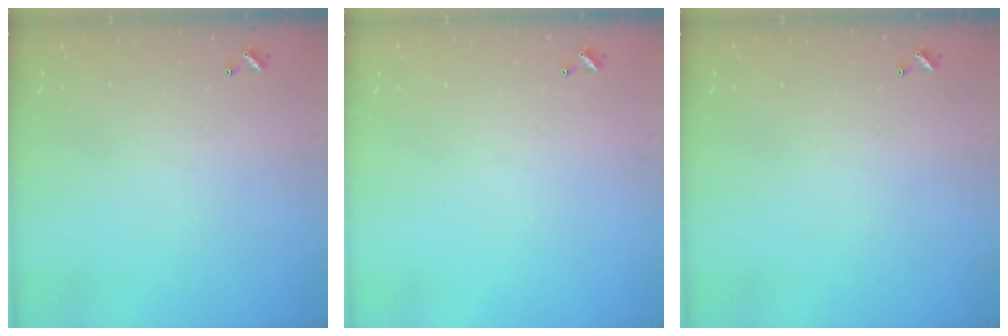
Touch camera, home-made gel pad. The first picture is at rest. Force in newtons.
{"total": 0.0}
{"total": 0.0}